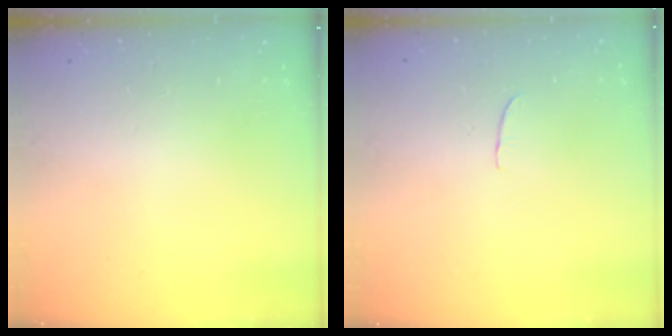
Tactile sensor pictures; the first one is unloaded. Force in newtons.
{"total": 3.7, "press": 3.7, "slide": 0.3}